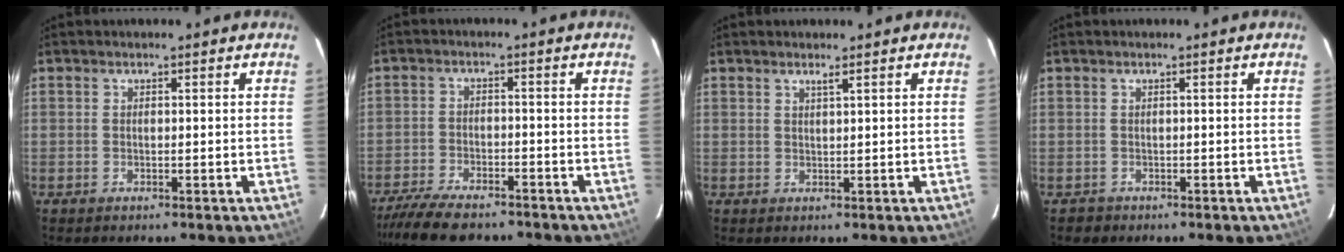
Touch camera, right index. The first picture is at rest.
{"total": 12.0, "force": [-10.1, 3.6, 5.3], "torque": [-0.127, -0.025, -0.170]}
{"total": 1.0, "force": [0.7, -0.1, 0.7], "torque": [-0.009, -0.001, 0.012]}
{"total": 1.3, "force": [-0.6, 1.1, -0.1], "torque": [0.002, 0.003, -0.004]}